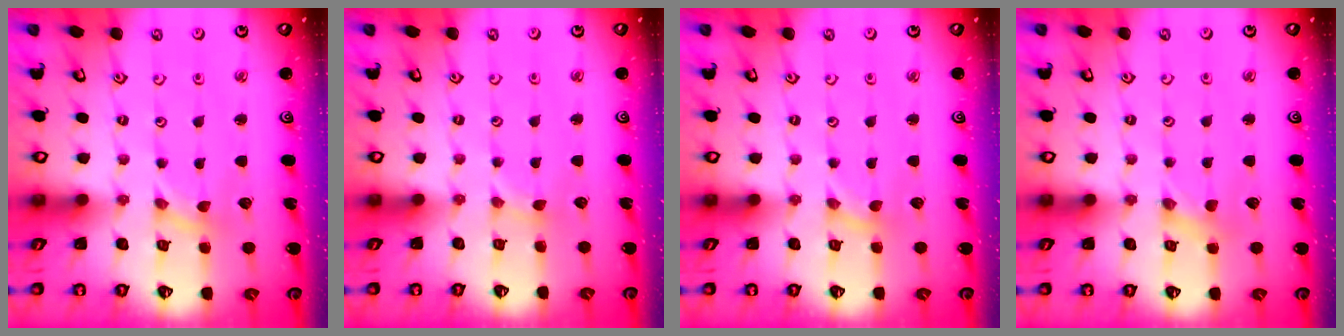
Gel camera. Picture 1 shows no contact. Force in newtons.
{"total": 1.3, "press": 1.2, "slide": 0.2}
{"total": 0.0}
{"total": 0.0}